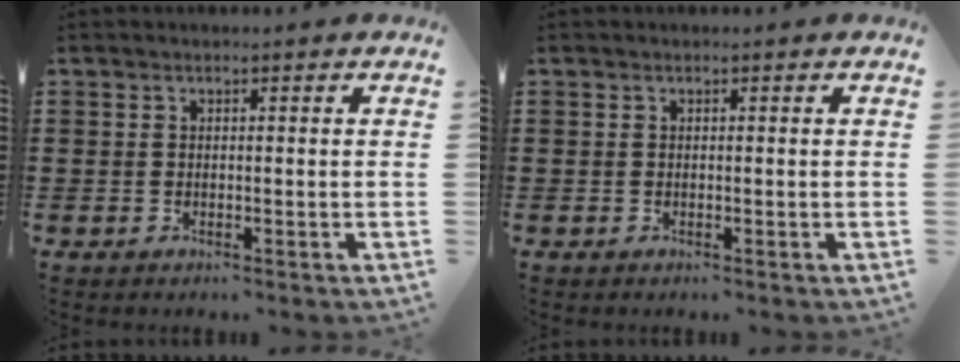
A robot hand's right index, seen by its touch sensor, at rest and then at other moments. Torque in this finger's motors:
{"motor_torque": [0.06, 0.06, 0.00, 0.00]}